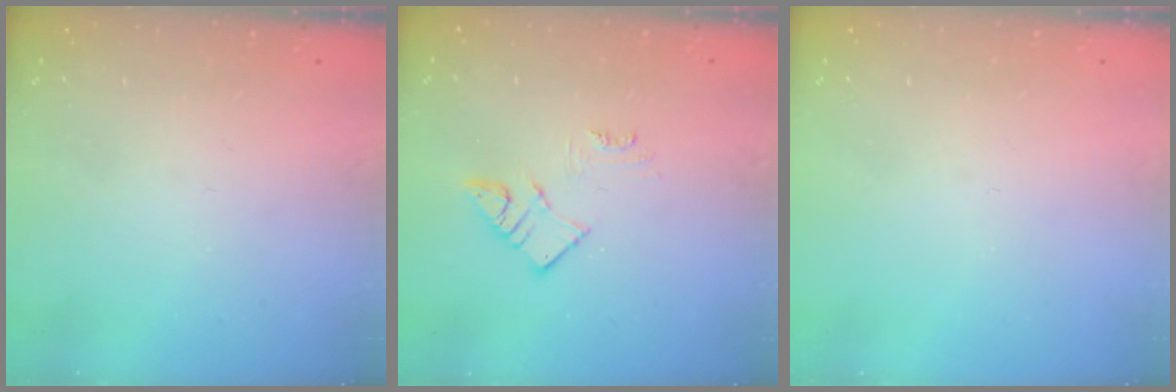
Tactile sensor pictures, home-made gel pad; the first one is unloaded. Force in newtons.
{"total": 6.9, "press": 6.8, "slide": 0.3}
{"total": 0.0}